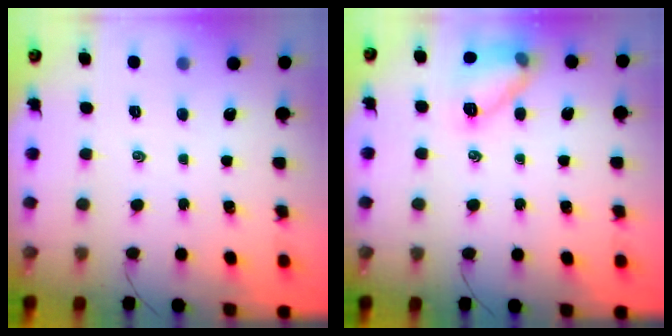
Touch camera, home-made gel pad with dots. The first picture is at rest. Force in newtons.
{"total": 11.7, "press": 11.7, "slide": 1.0}